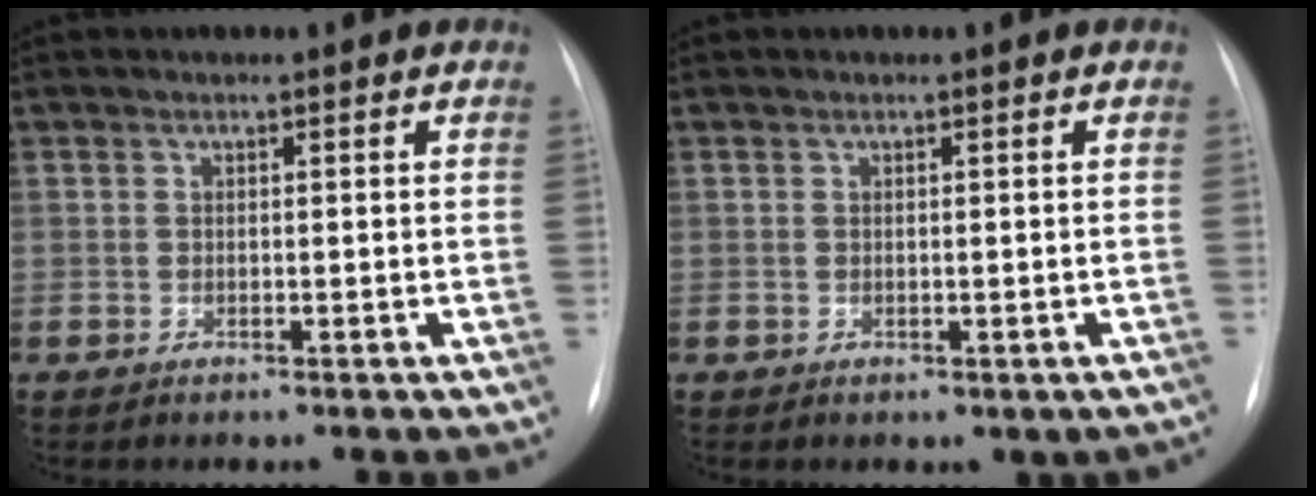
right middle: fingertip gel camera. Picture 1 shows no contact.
{"total": 1.1, "force": [-0.1, 0.9, 0.7], "torque": [-0.007, 0.000, 0.007]}